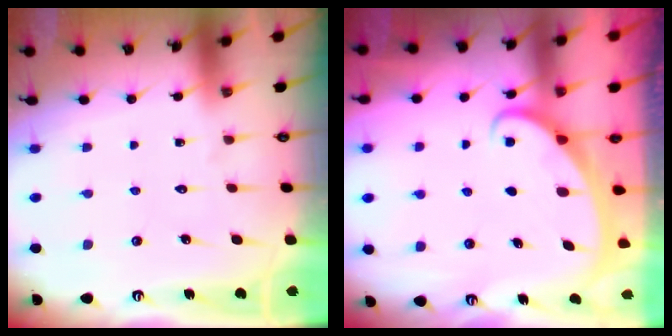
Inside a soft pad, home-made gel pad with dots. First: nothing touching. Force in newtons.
{"total": 2.2, "press": 2.2, "slide": 0.3}